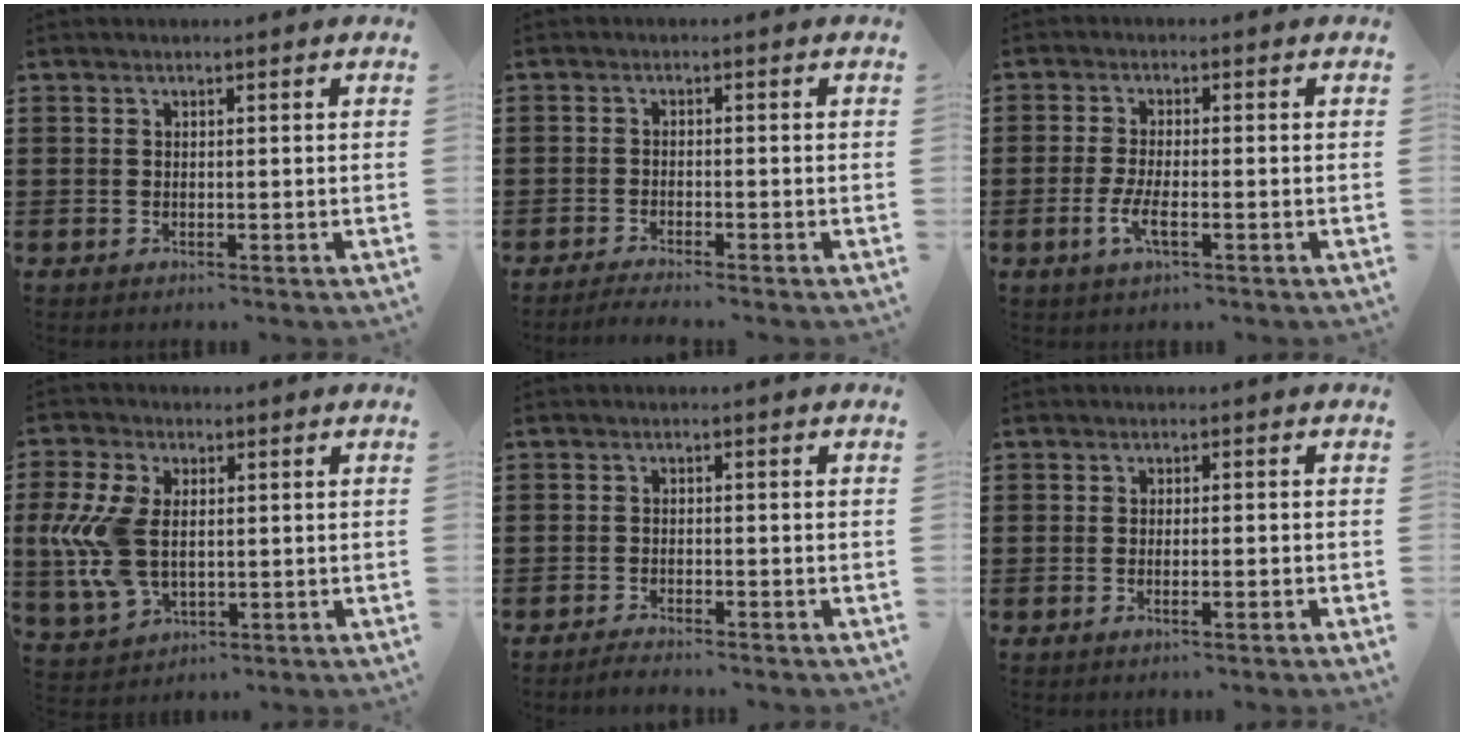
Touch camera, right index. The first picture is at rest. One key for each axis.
{"total": 1.7, "fx": -1.7, "fy": -0.2, "fz": 0.3, "tx": -0.005, "ty": 0.002, "tz": -0.033}
{"total": 3.8, "fx": -1.4, "fy": 0.8, "fz": 3.5, "tx": -0.079, "ty": -0.008, "tz": -0.031}
{"total": 10.0, "fx": 0.5, "fy": 6.2, "fz": 7.8, "tx": -0.195, "ty": 0.000, "tz": 0.005}
{"total": 1.6, "fx": -1.6, "fy": 0.0, "fz": 0.0, "tx": -0.004, "ty": 0.005, "tz": -0.034}
{"total": 1.4, "fx": -0.7, "fy": -0.1, "fz": 1.2, "tx": -0.019, "ty": -0.003, "tz": -0.013}